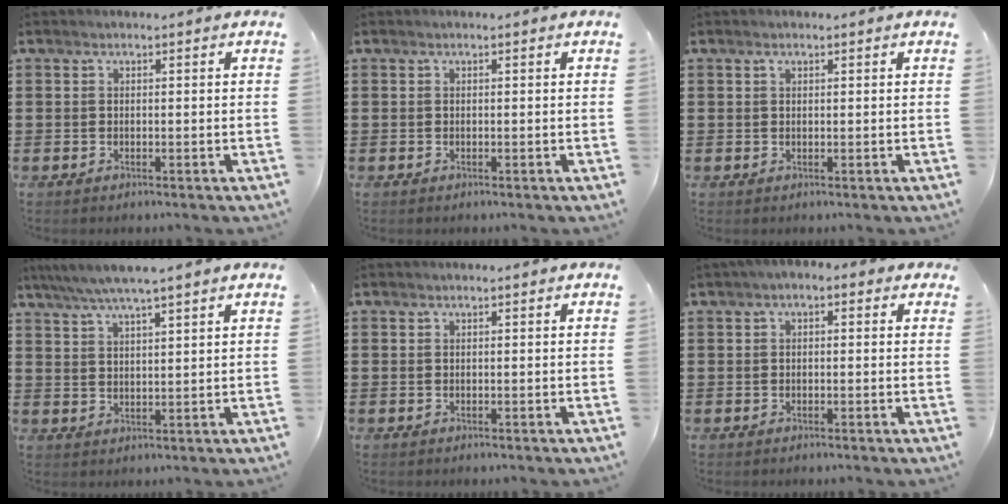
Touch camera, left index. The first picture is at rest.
{"total": 0.0}
{"total": 0.7, "force": [0.5, 0.3, 0.5], "torque": [-0.010, 0.003, 0.009]}
{"total": 4.3, "force": [3.5, -0.2, 2.4], "torque": [-0.055, -0.010, 0.062]}
{"total": 0.0}
{"total": 1.6, "force": [-0.2, 0.9, 1.2], "torque": [-0.024, 0.006, -0.007]}